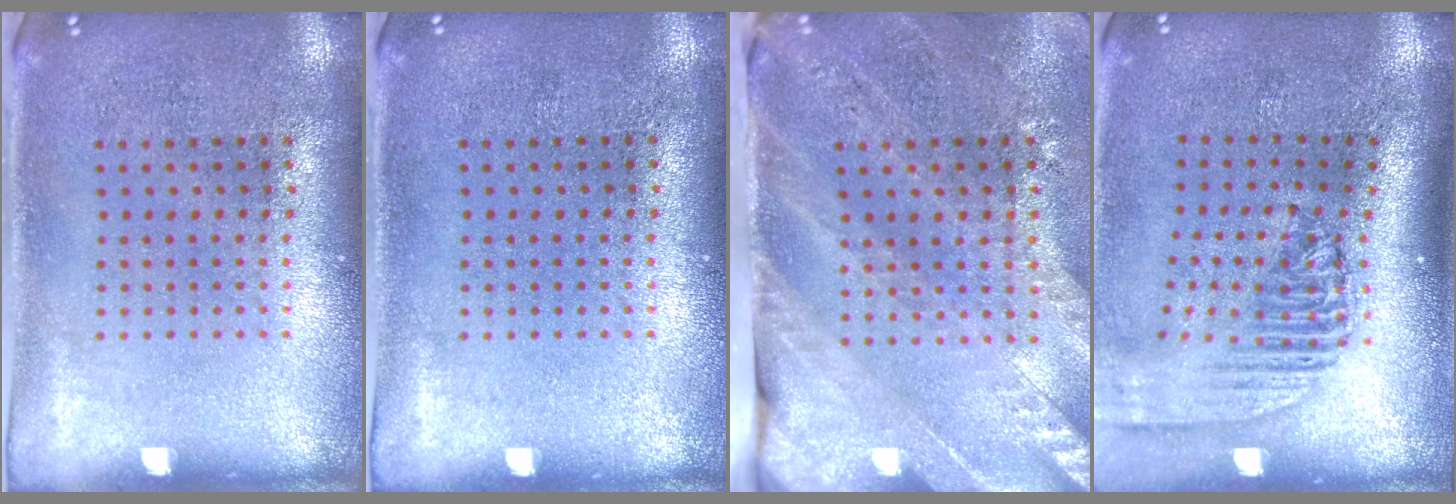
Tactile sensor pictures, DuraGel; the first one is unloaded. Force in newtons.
{"total": 0.0}
{"total": 3.4, "press": 2.9, "slide": 1.8}
{"total": 2.3, "press": 1.7, "slide": 1.5}